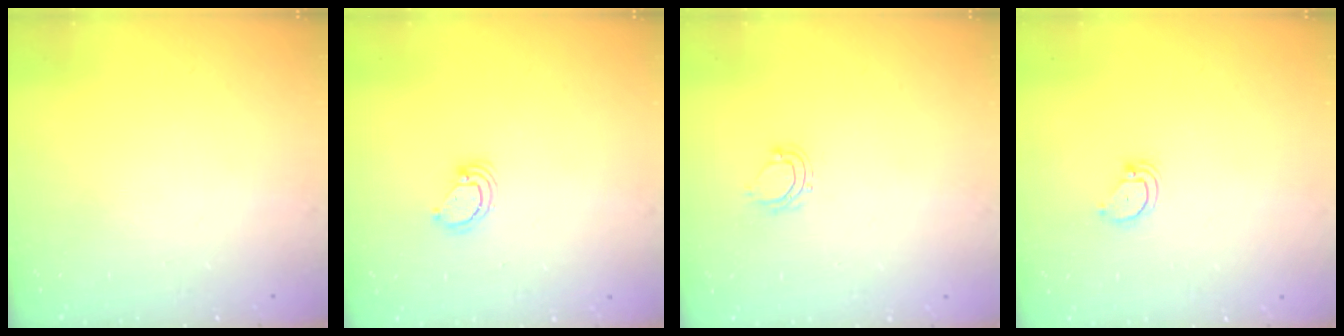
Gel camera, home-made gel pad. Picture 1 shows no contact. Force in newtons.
{"total": 3.9, "press": 3.9, "slide": 0.3}
{"total": 4.5, "press": 4.4, "slide": 0.6}
{"total": 3.0, "press": 3.0, "slide": 0.2}